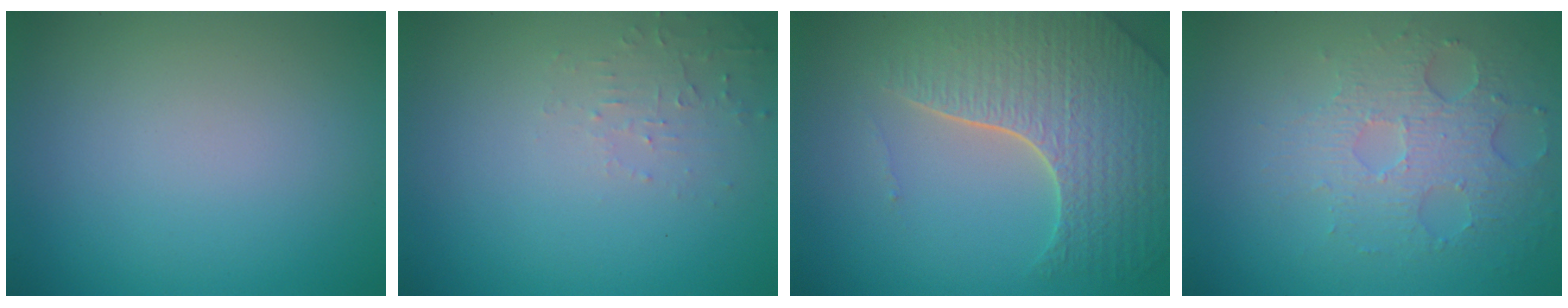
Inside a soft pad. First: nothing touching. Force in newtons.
{"total": 1.5, "press": 1.5, "slide": 0.3}
{"total": 7.3, "press": 5.3, "slide": 5.0}
{"total": 3.7, "press": 3.3, "slide": 1.7}